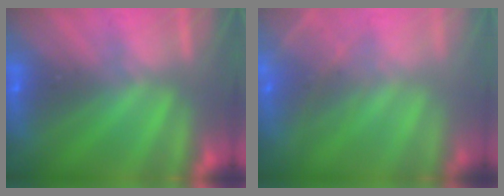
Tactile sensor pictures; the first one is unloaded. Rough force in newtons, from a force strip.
{"total": 5.5}